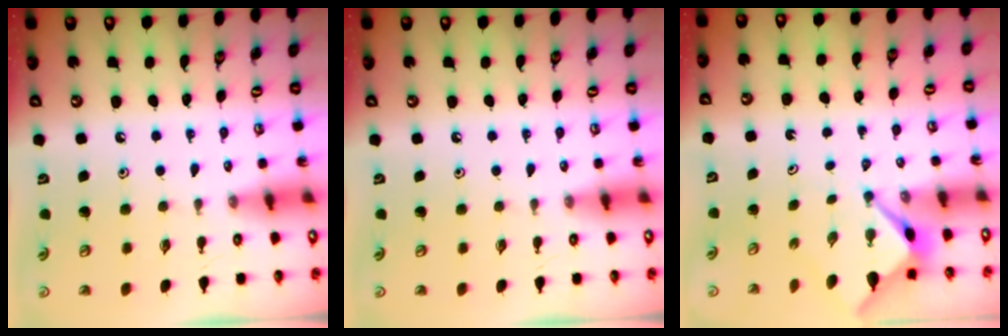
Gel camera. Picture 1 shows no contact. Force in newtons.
{"total": 0.0}
{"total": 3.0, "press": 3.0, "slide": 0.2}